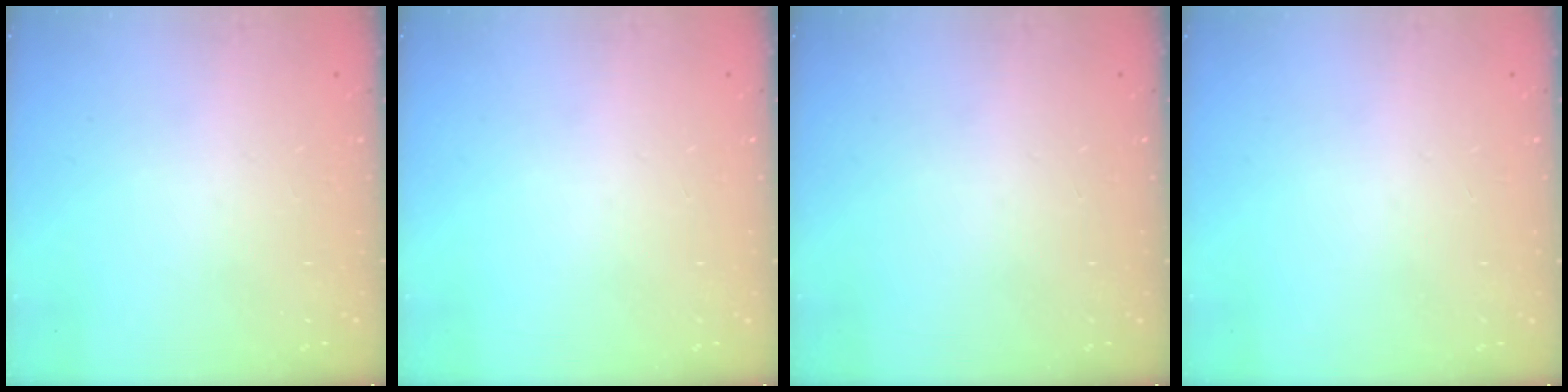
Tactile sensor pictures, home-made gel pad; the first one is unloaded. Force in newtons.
{"total": 0.0}
{"total": 0.0}
{"total": 0.0}